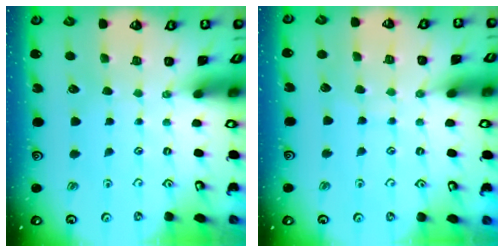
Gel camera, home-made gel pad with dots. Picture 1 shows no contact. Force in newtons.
{"total": 6.3, "press": 6.2, "slide": 0.5}